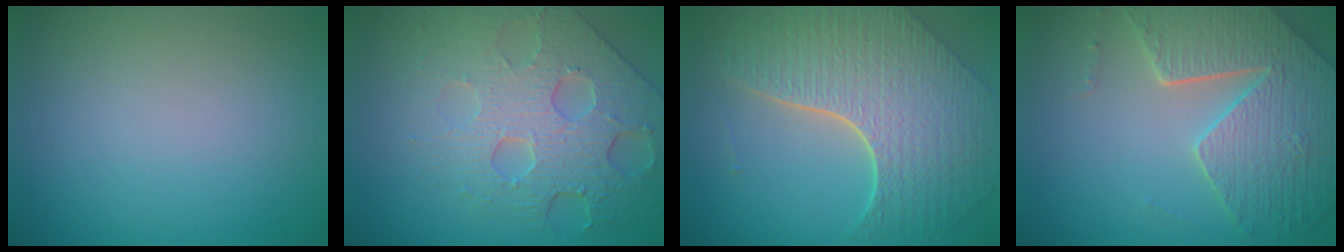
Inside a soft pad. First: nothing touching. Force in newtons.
{"total": 7.8, "press": 5.6, "slide": 5.5}
{"total": 8.6, "press": 6.4, "slide": 5.8}
{"total": 7.0, "press": 5.4, "slide": 4.5}